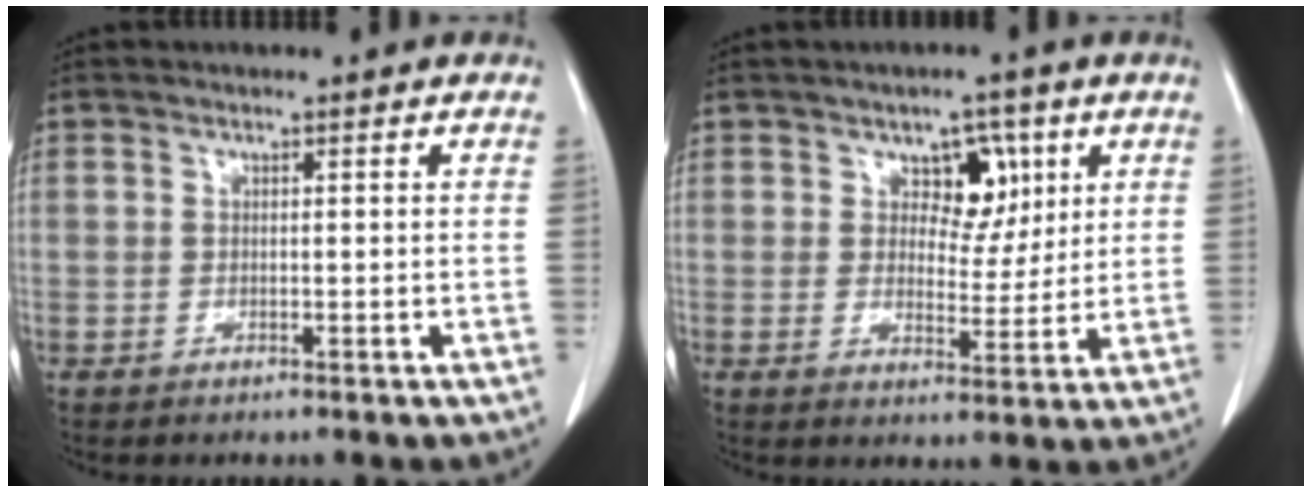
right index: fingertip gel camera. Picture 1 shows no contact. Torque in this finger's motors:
{"motor_torque": [0.14, 0.07, 0.13, 0.01]}